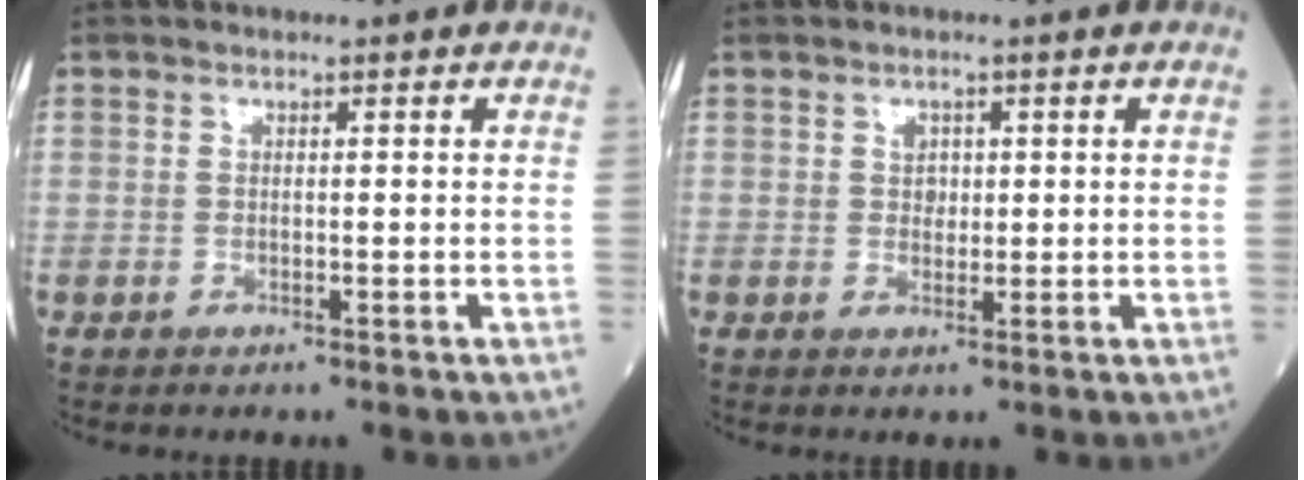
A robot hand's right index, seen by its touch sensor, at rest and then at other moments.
{"total": 1.8, "force": [0.5, 1.4, 0.9], "torque": [-0.009, -0.001, 0.006]}